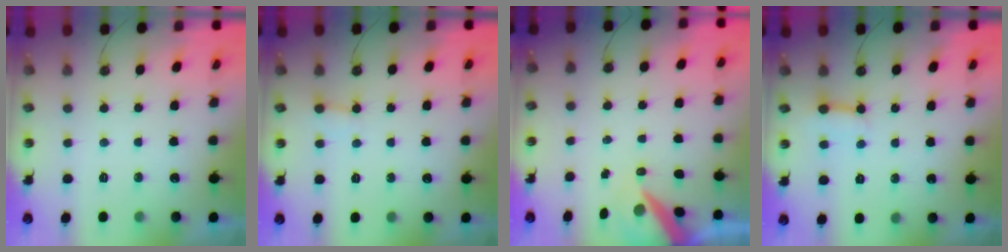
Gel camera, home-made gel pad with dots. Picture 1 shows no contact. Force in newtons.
{"total": 3.3, "press": 3.3, "slide": 0.3}
{"total": 7.8, "press": 7.8, "slide": 0.8}
{"total": 3.6, "press": 3.6, "slide": 0.1}